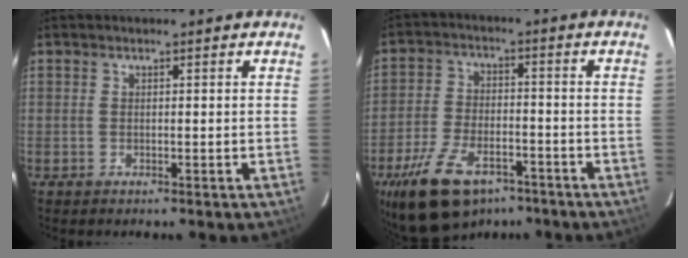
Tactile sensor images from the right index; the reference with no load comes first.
{"total": 16.1, "force": [-10.5, 8.2, 9.0], "torque": [-0.201, -0.017, -0.178]}